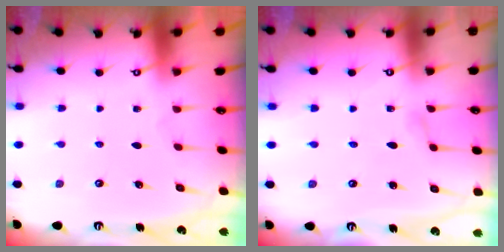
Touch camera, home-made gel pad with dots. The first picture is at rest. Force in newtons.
{"total": 1.1, "press": 1.1, "slide": 0.1}